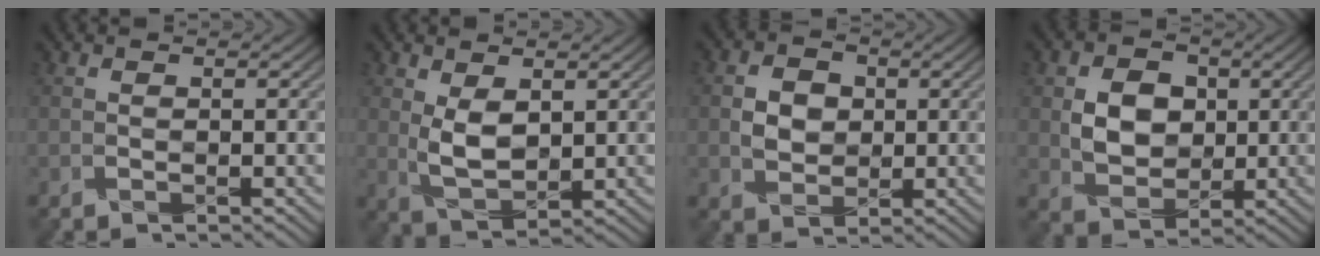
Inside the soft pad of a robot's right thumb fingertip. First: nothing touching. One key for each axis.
{"total": 4.6, "fx": 1.2, "fy": 2.6, "fz": 3.6, "tx": -0.086, "ty": -0.009, "tz": 0.033}
{"total": 3.8, "fx": 0.3, "fy": 3.3, "fz": 1.9, "tx": -0.041, "ty": -0.004, "tz": 0.002}
{"total": 6.2, "fx": 0.8, "fy": 5.1, "fz": 3.4, "tx": -0.070, "ty": -0.003, "tz": 0.015}